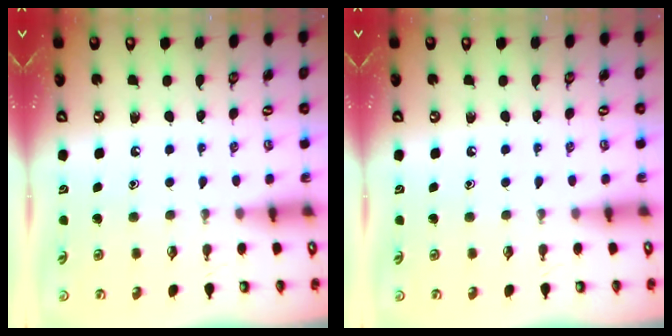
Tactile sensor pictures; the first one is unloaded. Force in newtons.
{"total": 0.0}